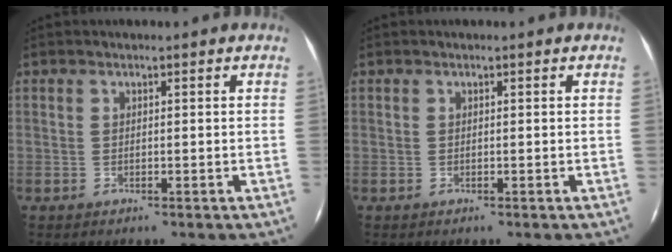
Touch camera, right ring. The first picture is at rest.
{"total": 0.0}